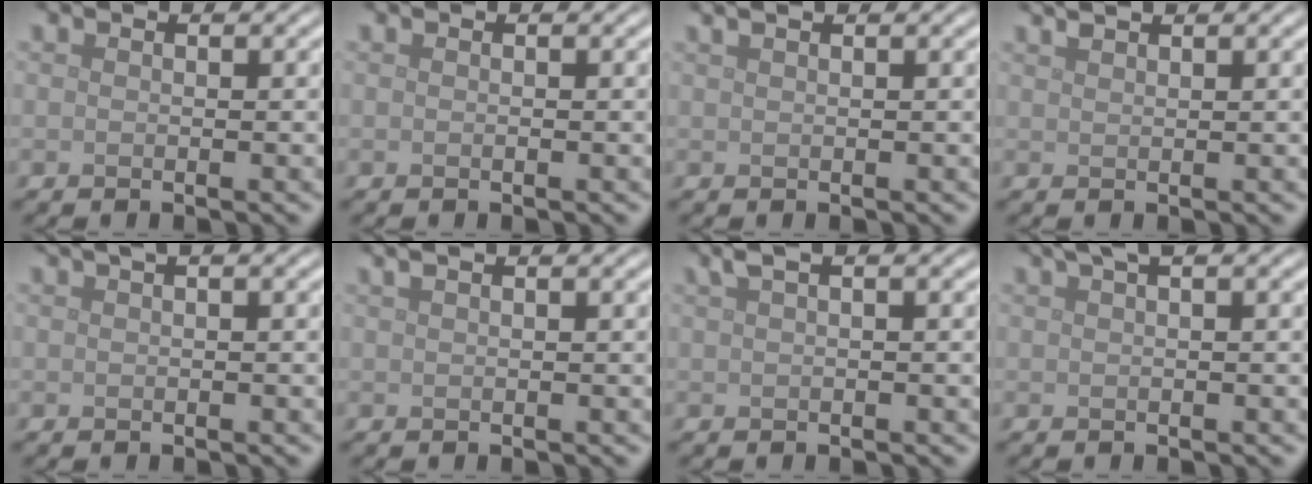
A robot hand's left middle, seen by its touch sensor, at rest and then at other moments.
{"total": 0.0}
{"total": 2.0, "force": [1.3, 0.8, 1.2], "torque": [-0.015, 0.009, 0.004]}
{"total": 1.6, "force": [1.4, 0.4, 0.7], "torque": [-0.005, 0.004, 0.017]}
{"total": 1.5, "force": [0.8, 0.4, 1.3], "torque": [-0.019, 0.007, 0.010]}
{"total": 2.2, "force": [1.4, 1.0, 1.5], "torque": [-0.018, 0.009, 0.006]}
{"total": 2.2, "force": [1.1, 0.7, 1.8], "torque": [-0.029, 0.008, 0.017]}
{"total": 2.1, "force": [1.1, 0.5, 1.6], "torque": [-0.022, 0.007, 0.016]}